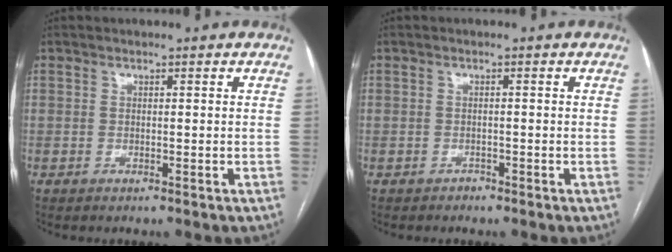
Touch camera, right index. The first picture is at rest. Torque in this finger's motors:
{"motor_torque": [-0.06, -0.01, 0.00, -0.01]}